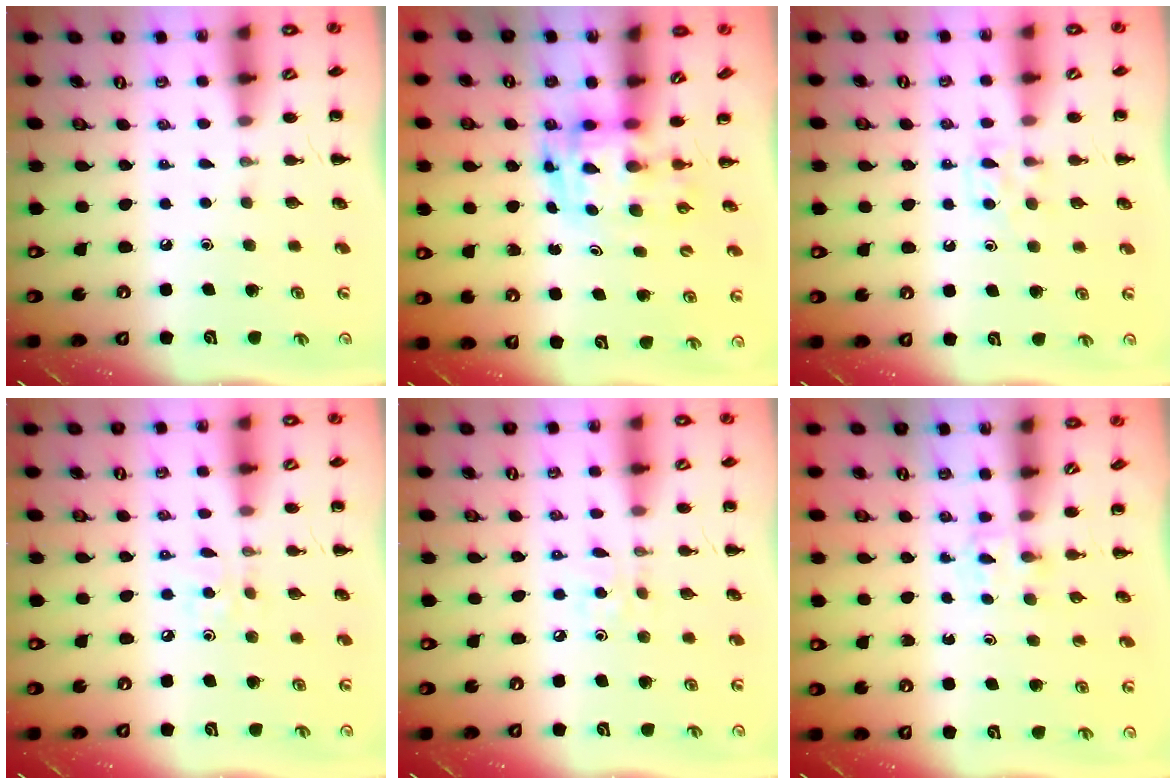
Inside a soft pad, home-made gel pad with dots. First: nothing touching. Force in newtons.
{"total": 3.5, "press": 3.4, "slide": 0.6}
{"total": 4.7, "press": 4.4, "slide": 1.5}
{"total": 2.2, "press": 2.1, "slide": 0.6}
{"total": 2.2, "press": 2.1, "slide": 0.6}
{"total": 2.3, "press": 2.1, "slide": 1.0}